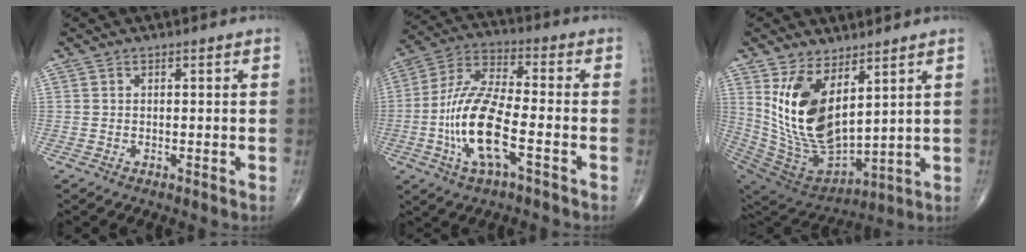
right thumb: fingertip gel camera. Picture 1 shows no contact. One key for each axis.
{"total": 15.0, "fx": -4.3, "fy": 4.9, "fz": 13.5, "tx": -0.280, "ty": 0.027, "tz": -0.084}
{"total": 18.2, "fx": 6.3, "fy": 9.2, "fz": 14.4, "tx": -0.260, "ty": -0.044, "tz": 0.146}